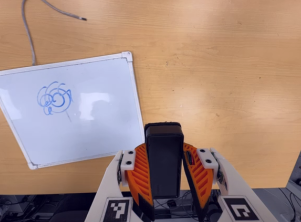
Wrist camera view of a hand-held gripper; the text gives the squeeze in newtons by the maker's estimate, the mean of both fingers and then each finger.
{"total": 8.7, "left": 7.6, "right": 9.7}